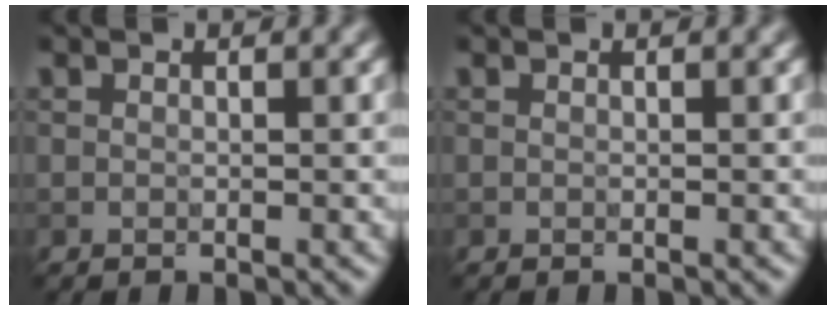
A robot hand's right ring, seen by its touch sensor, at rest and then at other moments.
{"total": 0.0}